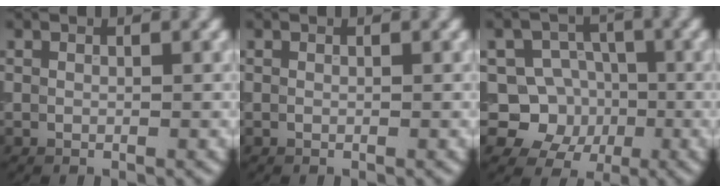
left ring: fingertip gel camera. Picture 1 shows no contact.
{"total": 0.0}
{"total": 5.8, "force": [-1.2, 5.3, 1.8], "torque": [0.000, -0.001, -0.052]}